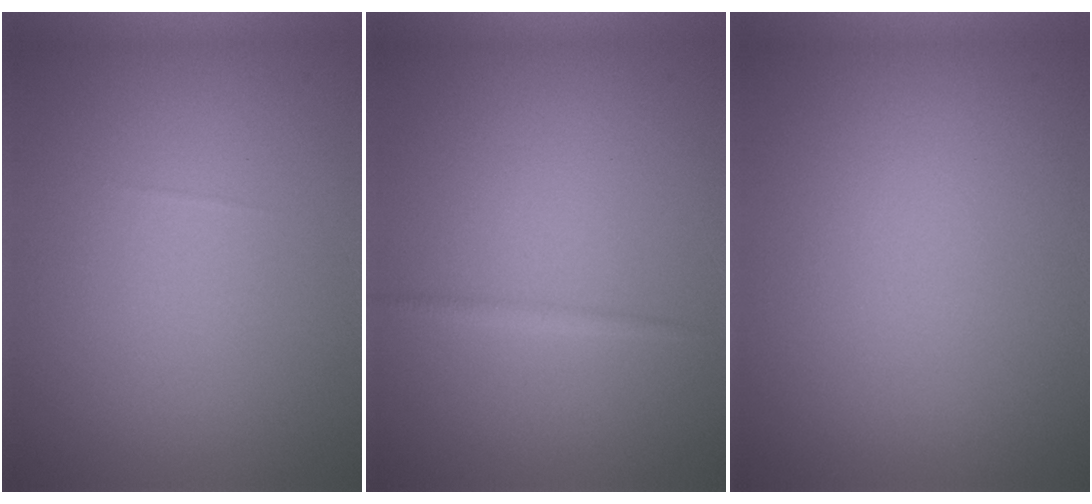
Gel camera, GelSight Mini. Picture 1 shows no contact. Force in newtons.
{"total": 0.7, "press": 0.7, "slide": 0.0}
{"total": 0.0}